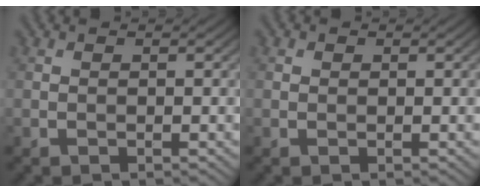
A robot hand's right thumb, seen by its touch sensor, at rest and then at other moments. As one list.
[{"total": 0.5, "force": [0.1, 0.5, 0.1], "torque": [-0.003, -0.003, 0.001]}]